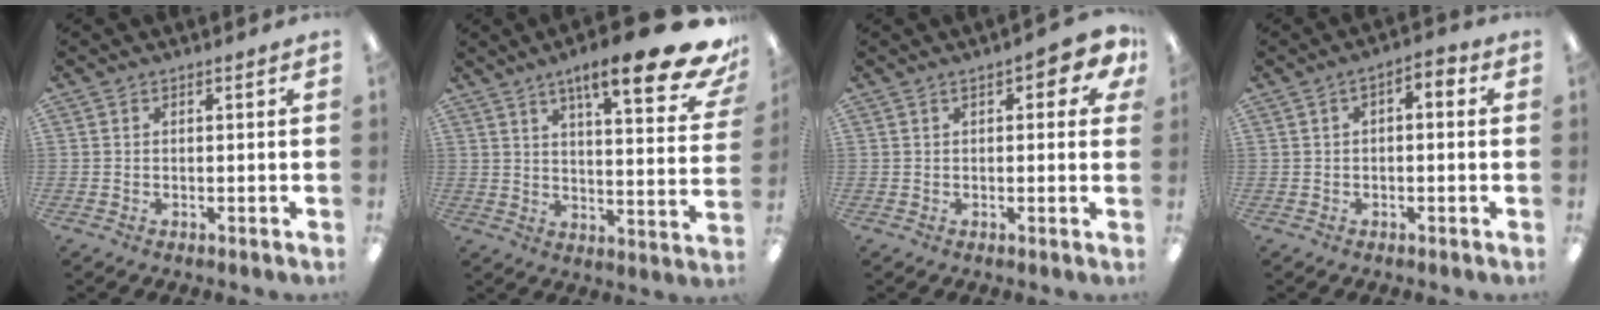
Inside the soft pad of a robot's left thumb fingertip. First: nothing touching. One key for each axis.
{"total": 18.1, "fx": 11.7, "fy": 3.8, "fz": 13.3, "tx": -0.189, "ty": -0.073, "tz": 0.179}
{"total": 5.0, "fx": 1.9, "fy": 2.3, "fz": 4.0, "tx": -0.054, "ty": 0.002, "tz": 0.029}
{"total": 2.9, "fx": -1.0, "fy": 1.7, "fz": 2.1, "tx": -0.036, "ty": 0.014, "tz": -0.021}